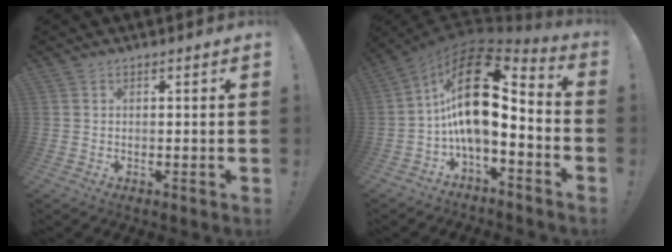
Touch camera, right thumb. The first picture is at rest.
{"total": 20.5, "force": [2.6, 10.1, 17.6], "torque": [-0.314, -0.011, 0.050]}